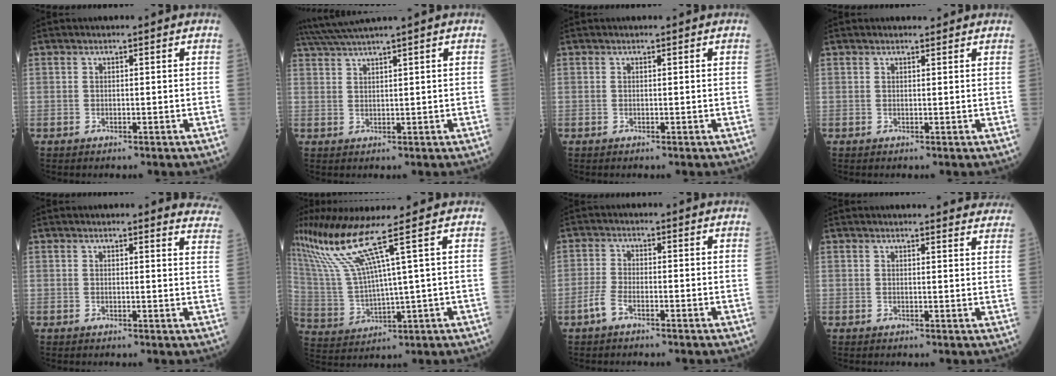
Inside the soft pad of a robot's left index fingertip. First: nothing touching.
{"total": 4.6, "force": [3.8, -1.5, 2.2], "torque": [-0.052, 0.014, 0.080]}
{"total": 0.0}
{"total": 1.2, "force": [1.2, 0.2, 0.1], "torque": [-0.006, 0.005, 0.015]}
{"total": 7.9, "force": [7.7, 1.1, 1.2], "torque": [0.025, -0.030, 0.042]}
{"total": 11.4, "force": [7.2, -2.2, 8.6], "torque": [-0.179, 0.008, 0.150]}
{"total": 2.8, "force": [-1.8, 0.9, 2.0], "torque": [-0.053, -0.001, -0.041]}
{"total": 11.4, "force": [11.1, 1.3, 2.3], "torque": [0.006, -0.017, 0.096]}